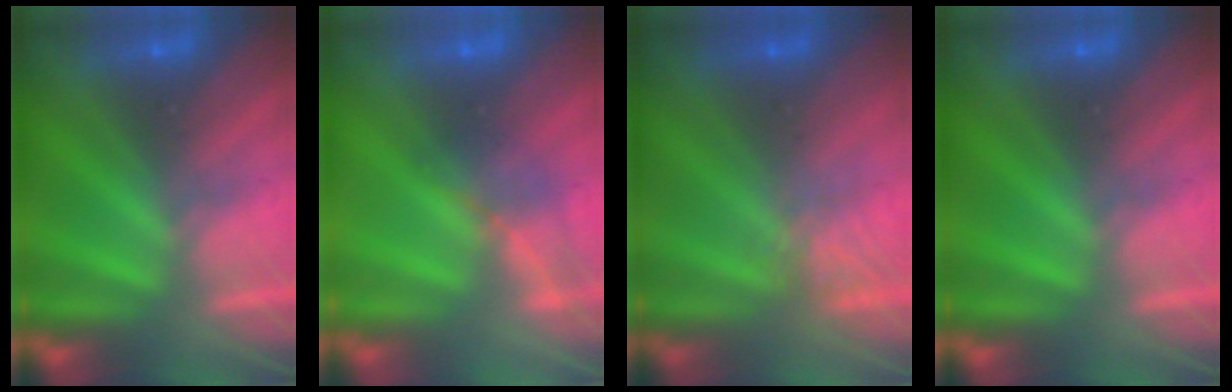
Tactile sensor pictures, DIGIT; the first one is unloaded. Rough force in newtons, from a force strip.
{"total": 1.6}
{"total": 1.7}
{"total": 0.0}